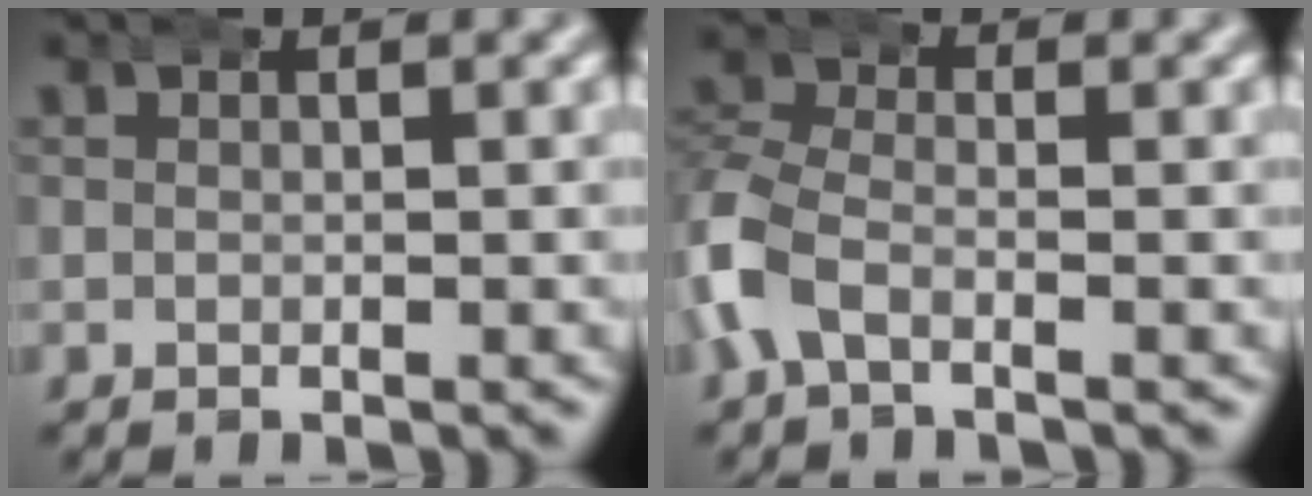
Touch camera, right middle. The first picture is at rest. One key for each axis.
{"total": 3.3, "fx": -1.7, "fy": 2.2, "fz": 1.7, "tx": -0.071, "ty": -0.013, "tz": -0.028}